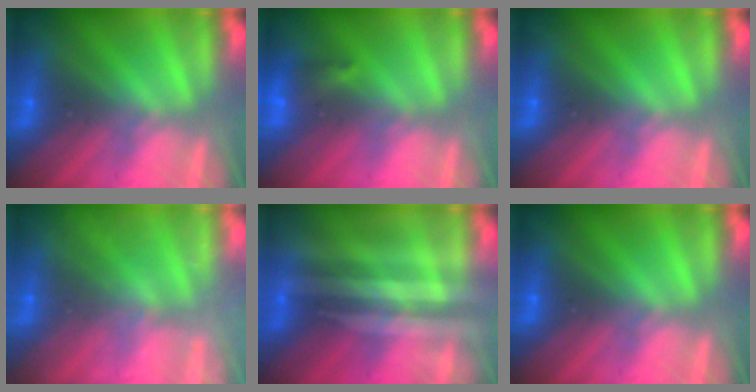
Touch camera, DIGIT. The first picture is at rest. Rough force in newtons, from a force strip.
{"total": 2.8}
{"total": 0.0}
{"total": 2.4}
{"total": 2.0}
{"total": 0.0}